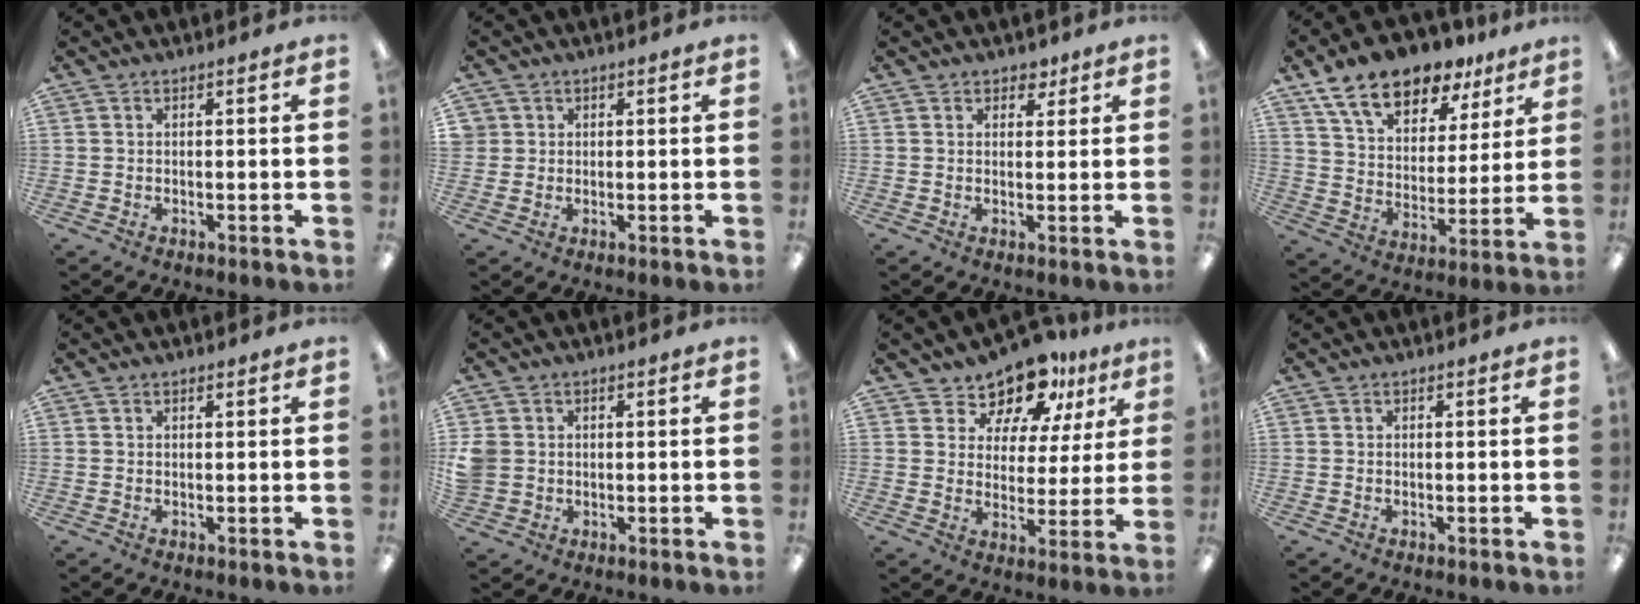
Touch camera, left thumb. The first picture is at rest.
{"total": 2.3, "force": [0.8, 2.2, -0.2], "torque": [0.005, 0.001, 0.012]}
{"total": 3.1, "force": [2.1, 2.2, 0.7], "torque": [0.006, -0.007, 0.034]}
{"total": 15.2, "force": [11.3, 7.5, 6.8], "torque": [-0.126, -0.060, 0.205]}
{"total": 0.6, "force": [0.5, 0.3, 0.2], "torque": [0.003, -0.002, 0.008]}
{"total": 4.7, "force": [0.4, 4.5, 1.3], "torque": [-0.021, 0.009, 0.011]}
{"total": 11.9, "force": [9.8, 5.8, 3.6], "torque": [-0.066, -0.071, 0.180]}
{"total": 0.0}